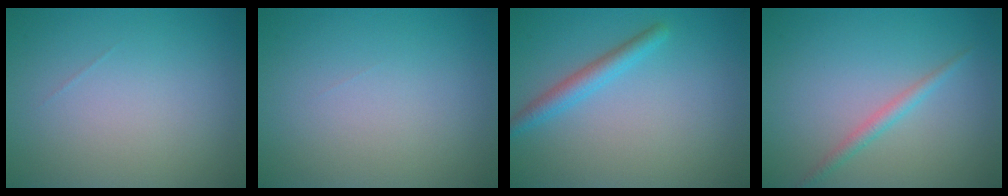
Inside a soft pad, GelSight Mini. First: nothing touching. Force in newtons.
{"total": 0.0}
{"total": 2.3, "press": 2.3, "slide": 0.1}
{"total": 1.5, "press": 1.5, "slide": 0.0}